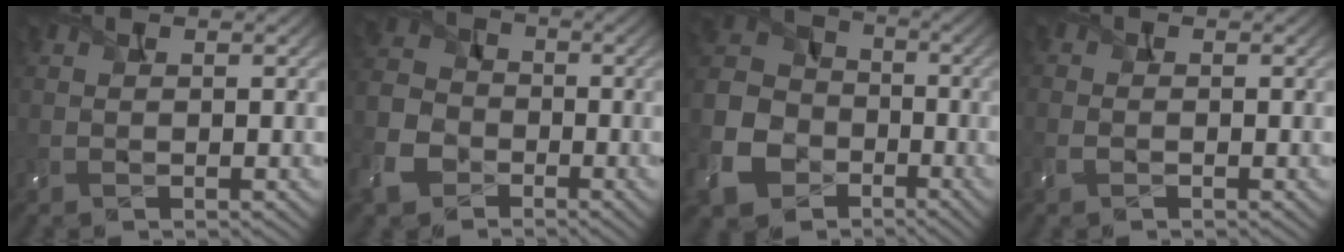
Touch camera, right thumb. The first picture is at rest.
{"total": 8.2, "force": [-4.4, 5.9, 3.6], "torque": [-0.107, -0.013, -0.105]}
{"total": 13.6, "force": [-6.3, 10.2, 6.3], "torque": [-0.208, -0.040, -0.123]}
{"total": 1.6, "force": [-0.9, 0.9, 1.0], "torque": [-0.029, -0.003, -0.023]}